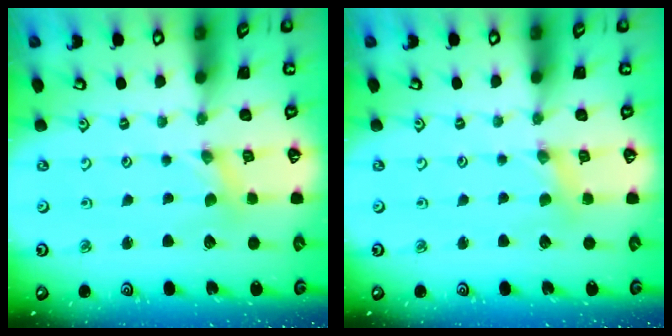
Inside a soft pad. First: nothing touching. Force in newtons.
{"total": 1.5, "press": 1.5, "slide": 0.3}